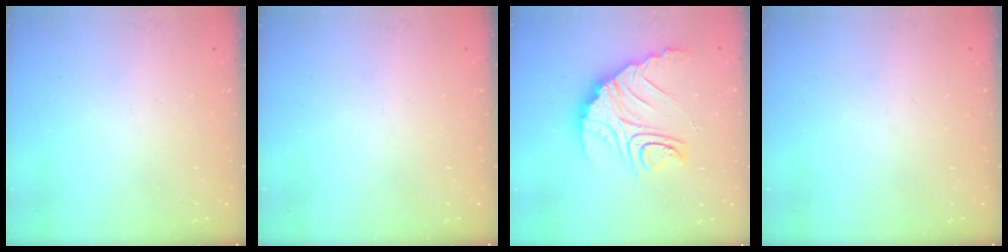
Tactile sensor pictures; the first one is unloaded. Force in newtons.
{"total": 0.0}
{"total": 15.5, "press": 15.4, "slide": 1.5}
{"total": 0.0}